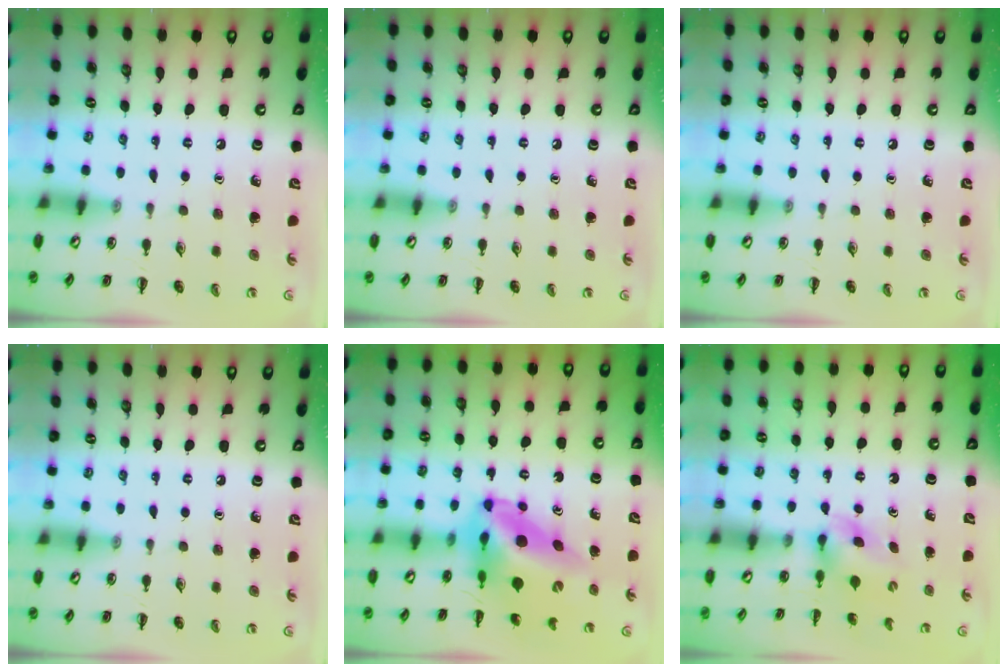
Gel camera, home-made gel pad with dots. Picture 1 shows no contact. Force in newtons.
{"total": 0.0}
{"total": 0.0}
{"total": 0.0}
{"total": 10.7, "press": 10.2, "slide": 3.1}
{"total": 3.1, "press": 2.7, "slide": 1.4}